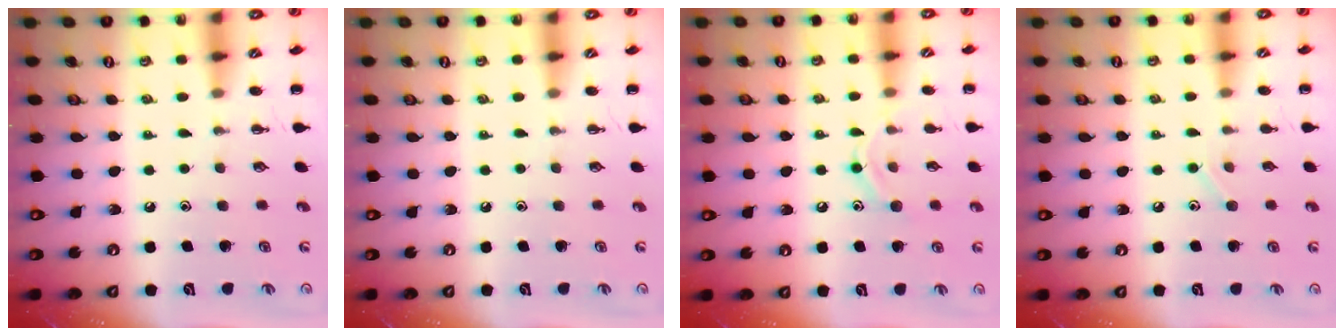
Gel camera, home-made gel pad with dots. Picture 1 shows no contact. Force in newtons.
{"total": 0.0}
{"total": 9.2, "press": 9.2, "slide": 1.2}
{"total": 6.1, "press": 5.8, "slide": 1.9}